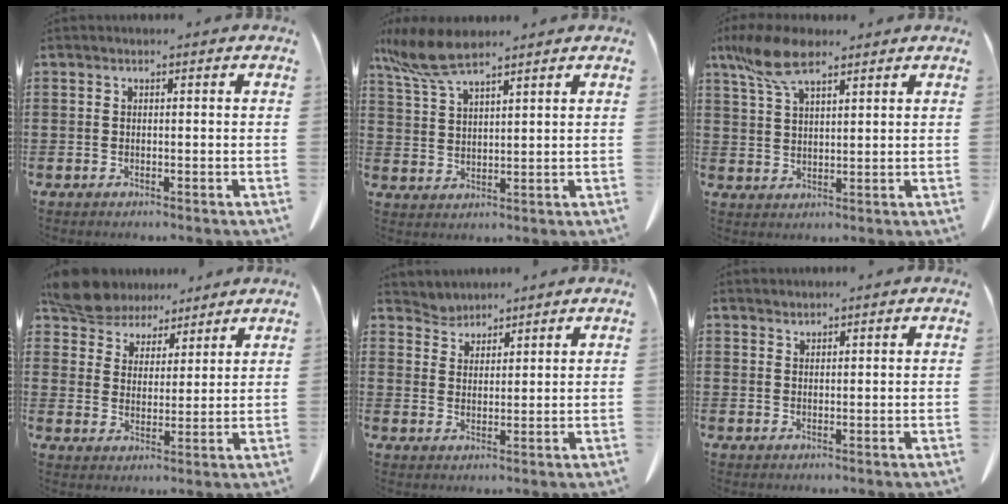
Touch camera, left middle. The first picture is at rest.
{"total": 7.5, "force": [5.6, 1.6, 4.7], "torque": [-0.120, -0.013, 0.102]}
{"total": 7.8, "force": [5.2, 2.7, 5.2], "torque": [-0.121, -0.005, 0.095]}
{"total": 7.9, "force": [7.1, 3.0, 1.5], "torque": [-0.068, -0.026, 0.136]}
{"total": 3.1, "force": [2.9, 0.9, -0.5], "torque": [-0.004, -0.008, 0.056]}
{"total": 1.3, "force": [1.3, 0.0, -0.1], "torque": [-0.002, -0.004, 0.028]}